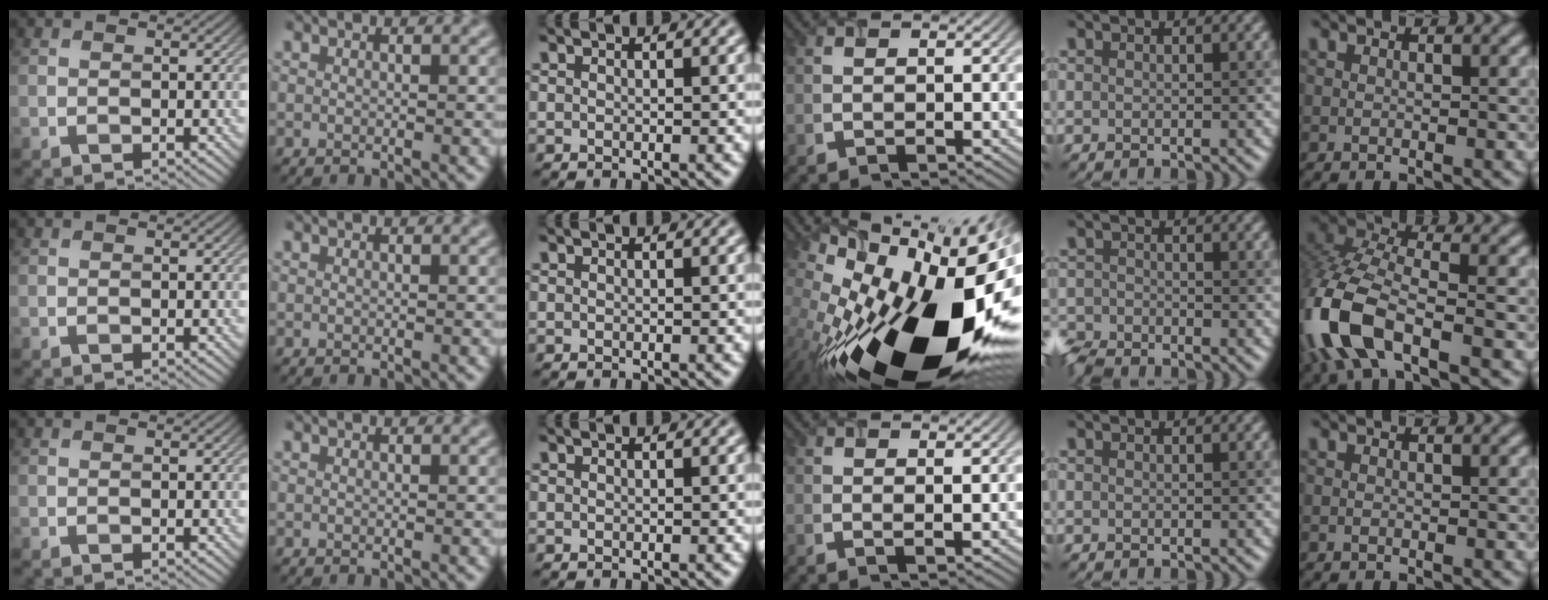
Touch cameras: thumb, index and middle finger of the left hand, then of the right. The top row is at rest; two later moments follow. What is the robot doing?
{"motion": "lift_and_place", "object": "timer"}